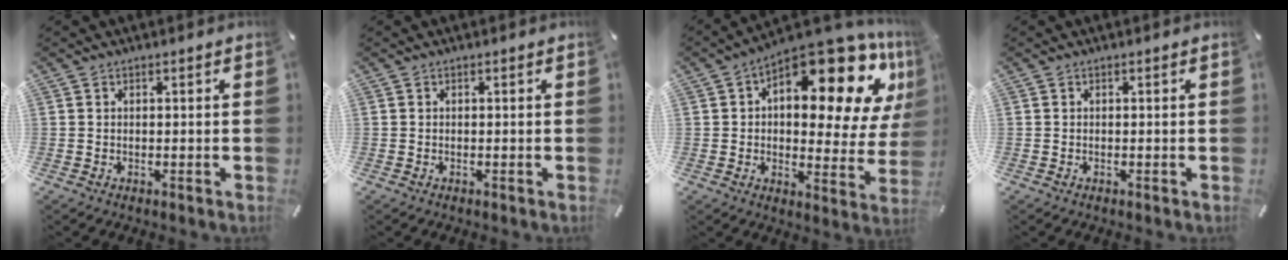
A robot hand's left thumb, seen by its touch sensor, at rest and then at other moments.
{"total": 0.0}
{"total": 20.2, "force": [11.3, 8.6, 14.4], "torque": [-0.186, -0.099, 0.180]}
{"total": 0.0}